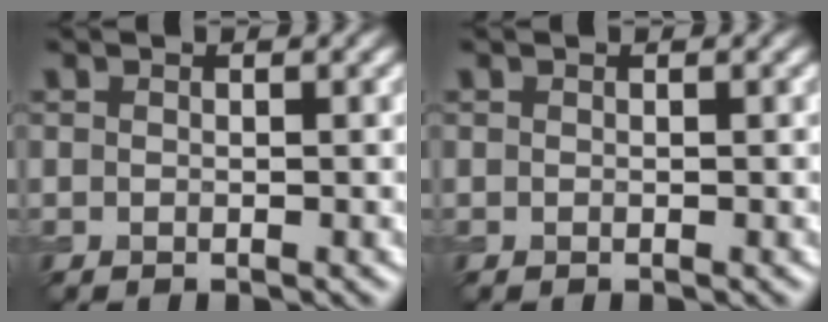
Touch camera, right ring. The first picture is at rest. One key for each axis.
{"total": 0.0}